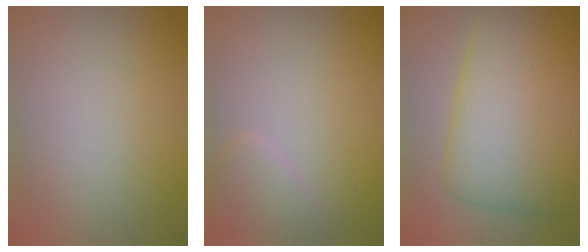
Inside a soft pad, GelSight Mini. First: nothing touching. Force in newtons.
{"total": 1.8, "press": 1.8, "slide": 0.1}
{"total": 11.3, "press": 11.3, "slide": 0.1}